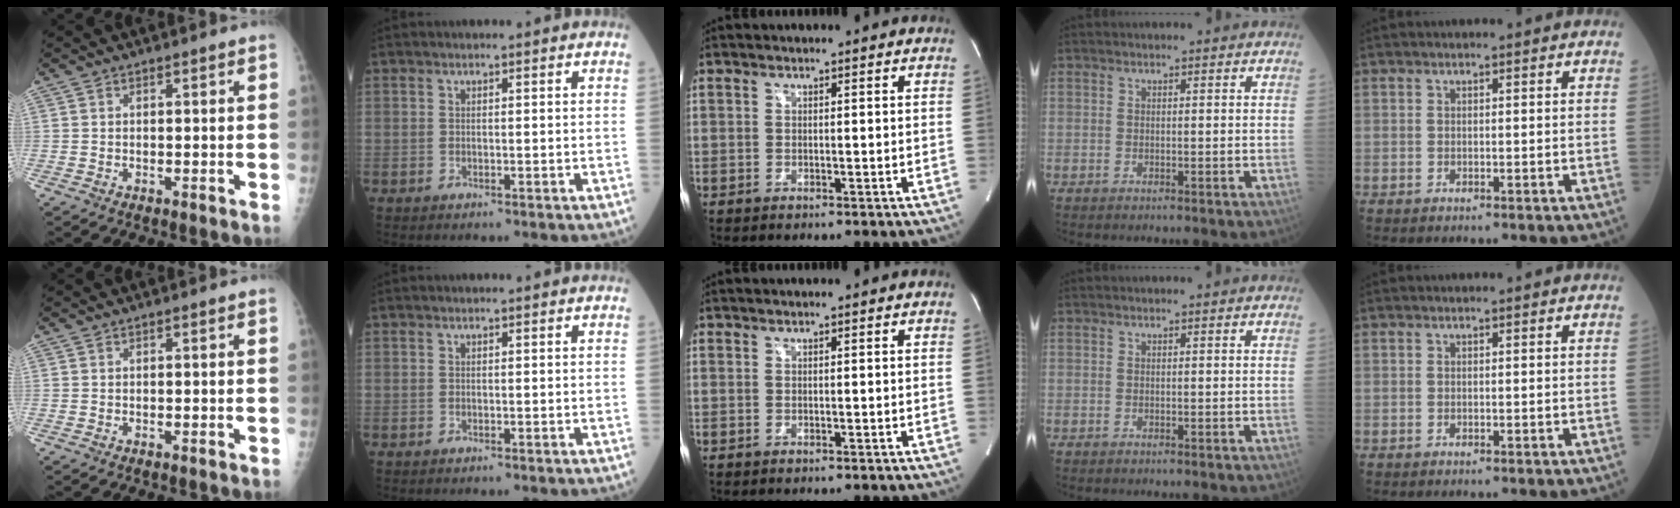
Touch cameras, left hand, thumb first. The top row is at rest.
{}